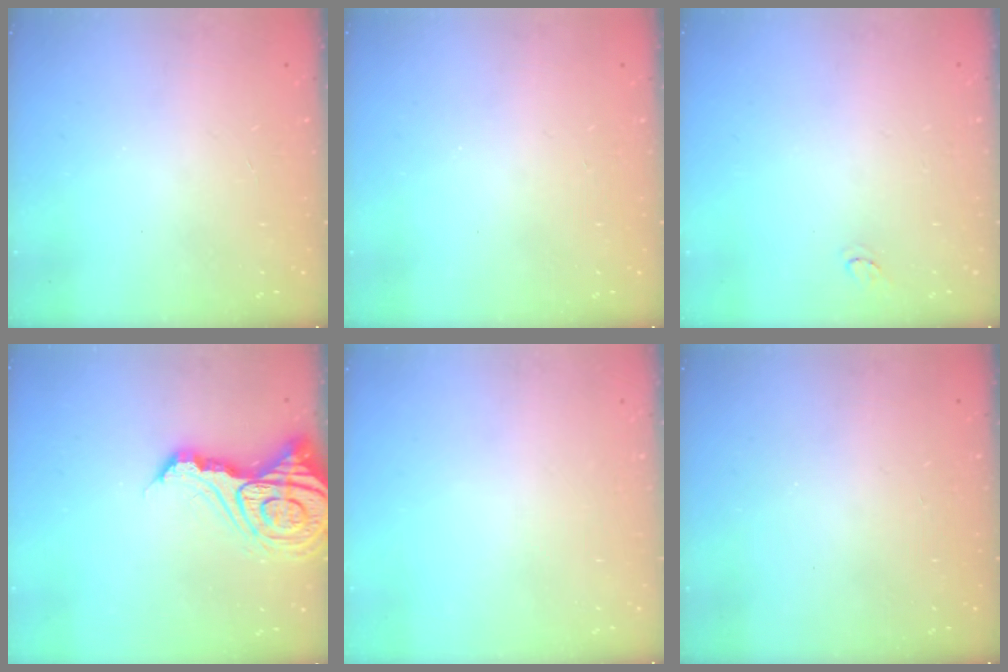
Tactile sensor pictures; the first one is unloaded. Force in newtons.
{"total": 0.0}
{"total": 2.9, "press": 2.9, "slide": 0.3}
{"total": 16.3, "press": 16.2, "slide": 1.7}
{"total": 0.0}
{"total": 0.0}